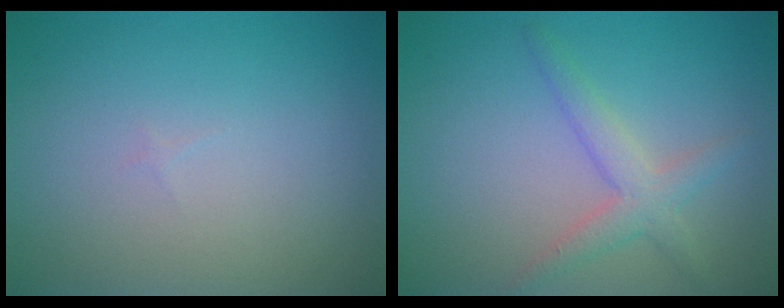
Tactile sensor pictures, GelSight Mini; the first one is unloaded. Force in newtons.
{"total": 2.7, "press": 2.7, "slide": 0.1}